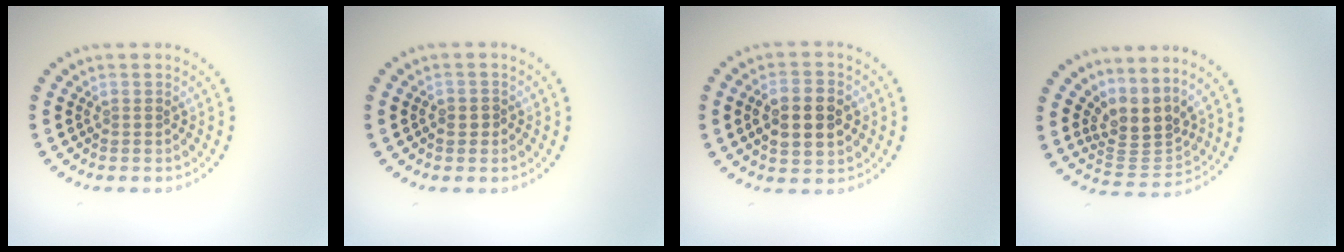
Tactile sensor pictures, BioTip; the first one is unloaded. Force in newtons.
{"total": 0.7, "press": 0.6, "slide": 0.3}
{"total": 5.2, "press": 5.2, "slide": 0.4}
{"total": 3.7, "press": 2.7, "slide": 2.4}